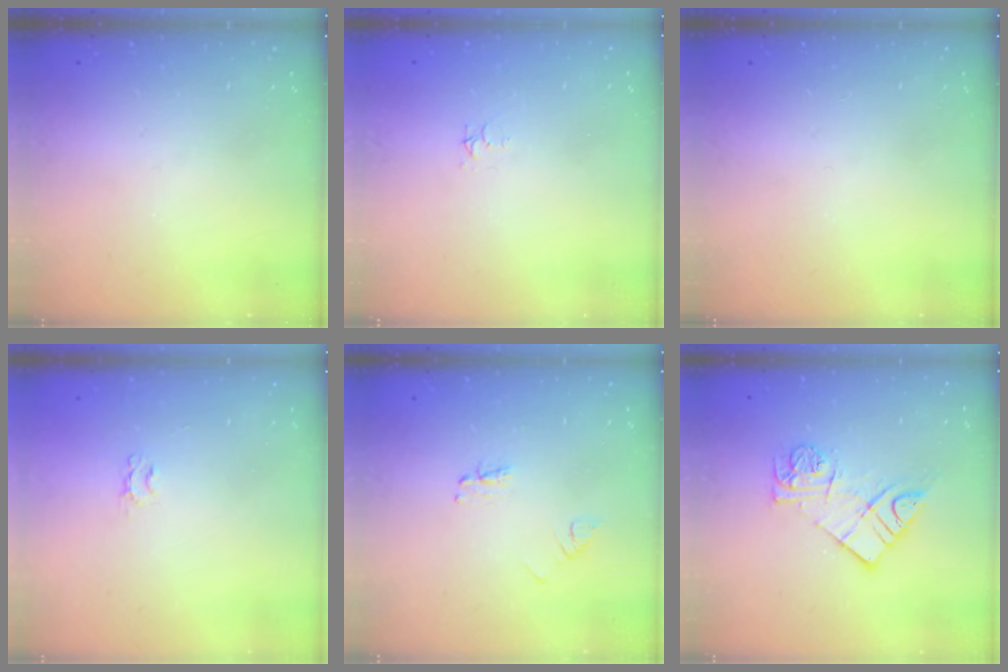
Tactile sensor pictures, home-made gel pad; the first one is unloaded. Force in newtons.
{"total": 3.6, "press": 3.6, "slide": 0.2}
{"total": 0.0}
{"total": 2.0, "press": 2.0, "slide": 0.3}
{"total": 4.0, "press": 3.9, "slide": 0.3}
{"total": 10.5, "press": 10.5, "slide": 0.6}